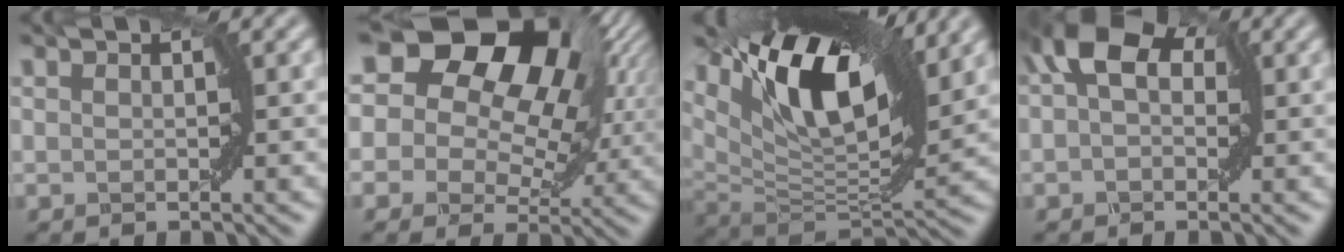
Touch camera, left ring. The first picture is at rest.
{"total": 20.6, "force": [8.8, 14.2, 12.0], "torque": [-0.212, 0.070, 0.111]}
{"total": 12.6, "force": [6.7, 4.7, 9.7], "torque": [-0.172, 0.009, 0.126]}
{"total": 6.5, "force": [2.1, 4.1, 4.6], "torque": [-0.072, 0.023, 0.015]}